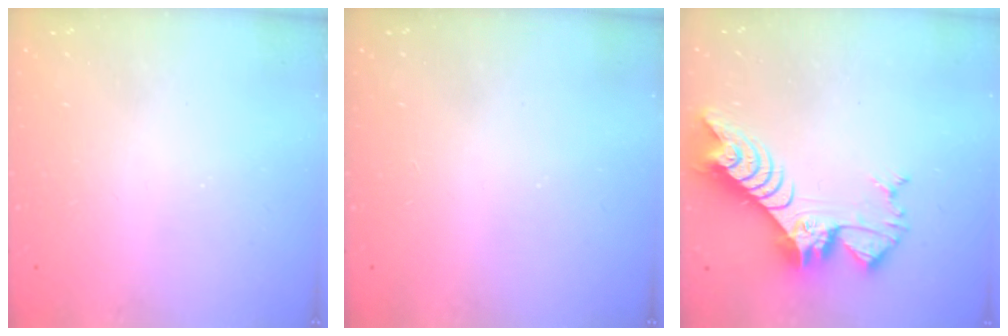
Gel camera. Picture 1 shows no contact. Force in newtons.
{"total": 1.7, "press": 1.7, "slide": 0.2}
{"total": 10.6, "press": 10.6, "slide": 0.9}